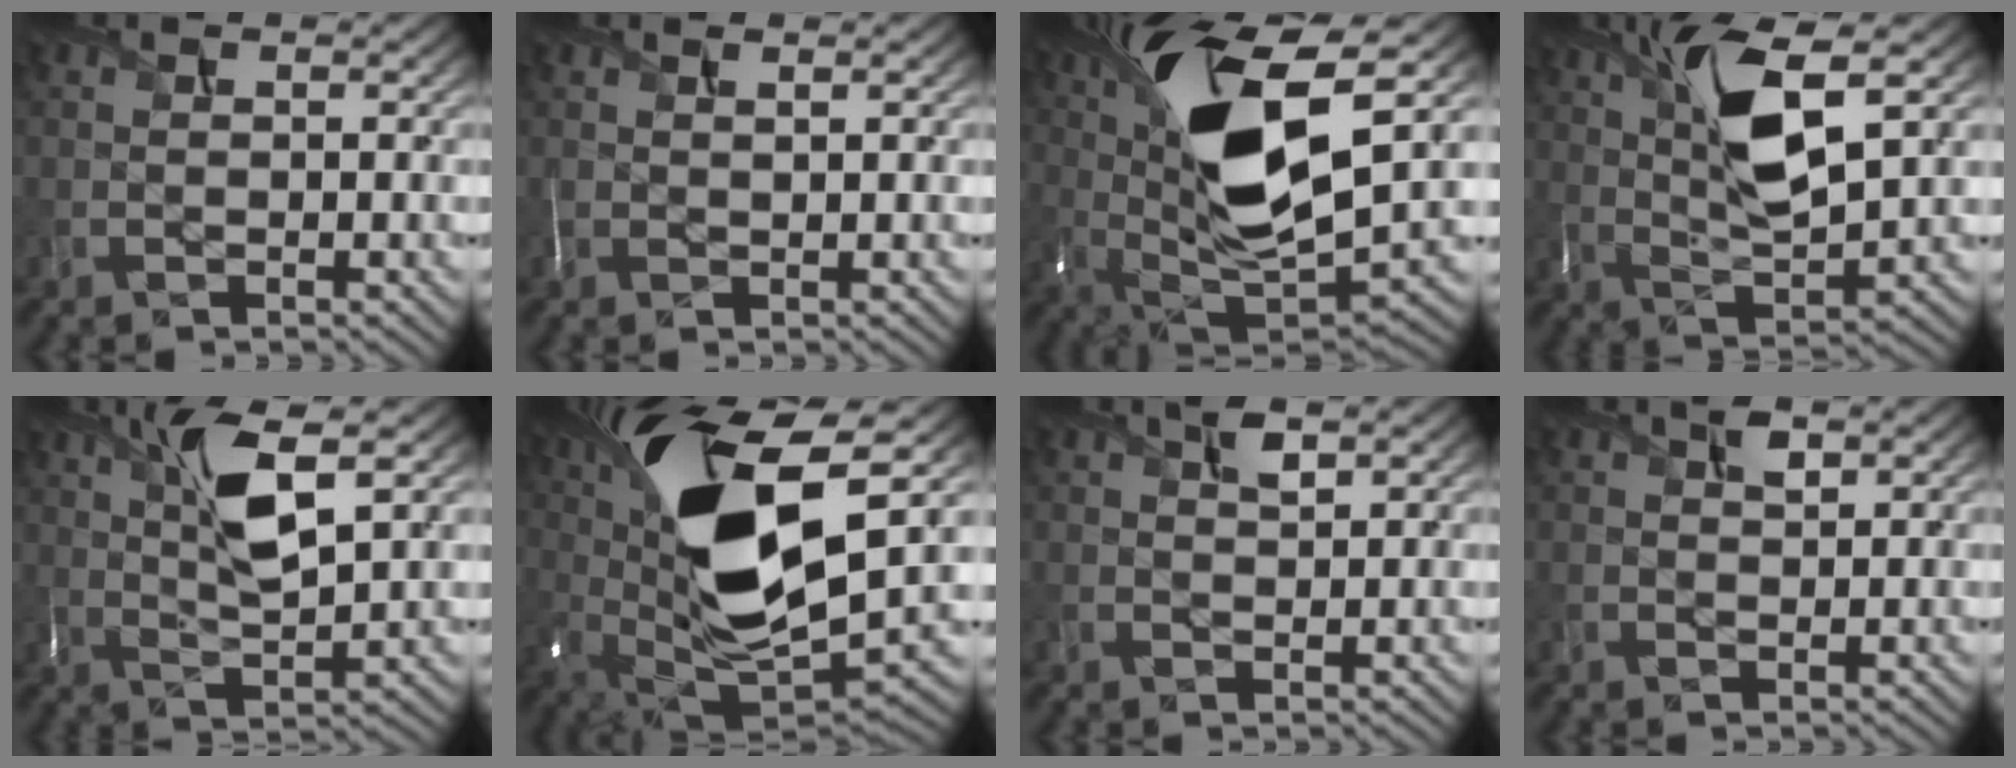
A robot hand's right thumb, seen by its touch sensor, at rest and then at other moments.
{"total": 1.2, "force": [0.6, 0.2, 1.1], "torque": [-0.028, 0.004, 0.011]}
{"total": 17.8, "force": [4.7, 7.2, 15.5], "torque": [-0.302, 0.006, 0.079]}
{"total": 10.2, "force": [3.6, 3.0, 9.0], "torque": [-0.187, 0.000, 0.069]}
{"total": 8.5, "force": [3.4, 2.3, 7.5], "torque": [-0.159, 0.004, 0.064]}
{"total": 19.5, "force": [4.3, 8.7, 17.0], "torque": [-0.332, 0.004, 0.068]}
{"total": 2.0, "force": [1.2, 0.6, 1.5], "torque": [-0.033, 0.002, 0.023]}
{"total": 1.6, "force": [0.9, 0.6, 1.2], "torque": [-0.026, 0.001, 0.019]}